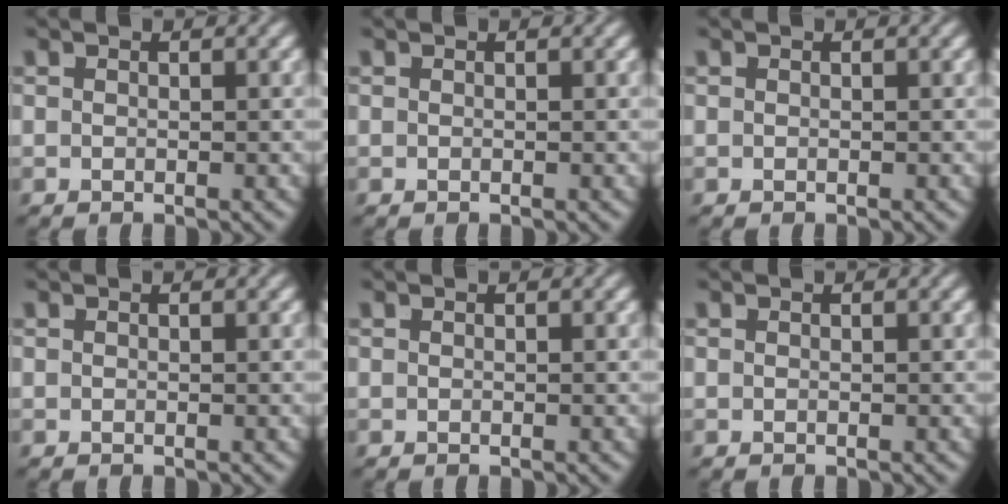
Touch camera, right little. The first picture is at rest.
{"total": 0.0}
{"total": 0.0}
{"total": 0.0}
{"total": 0.0}
{"total": 0.0}